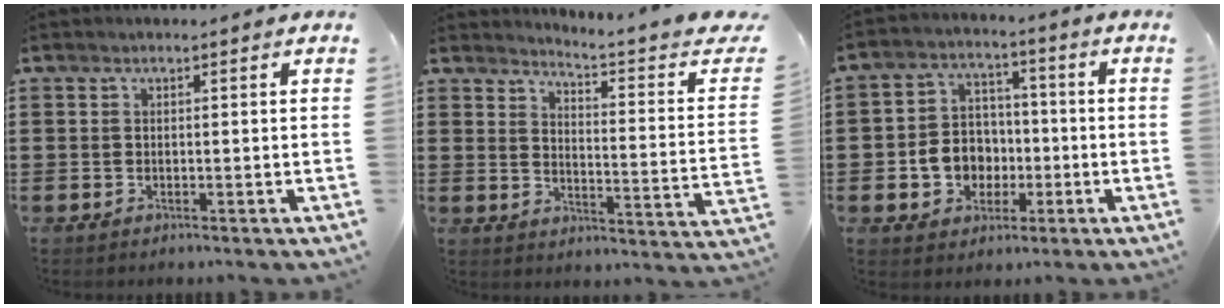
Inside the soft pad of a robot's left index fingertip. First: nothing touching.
{"total": 3.2, "force": [2.4, -0.5, 2.0], "torque": [-0.049, -0.033, 0.028]}
{"total": 6.9, "force": [-1.6, 6.2, 2.7], "torque": [-0.056, 0.019, -0.027]}